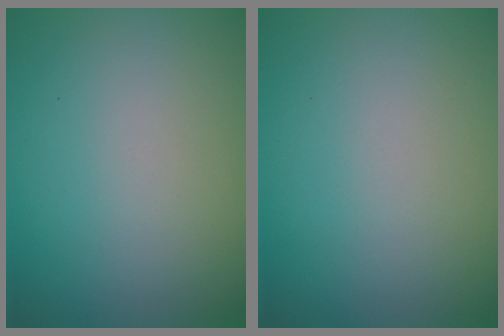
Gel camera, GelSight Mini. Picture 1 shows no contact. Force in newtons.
{"total": 0.0}